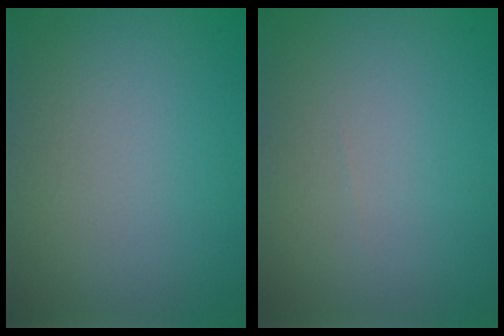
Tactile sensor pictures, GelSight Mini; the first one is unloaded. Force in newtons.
{"total": 0.0}